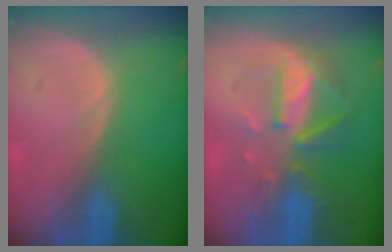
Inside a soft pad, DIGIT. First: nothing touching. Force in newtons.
{"total": 8.1, "press": 7.4, "slide": 3.2}